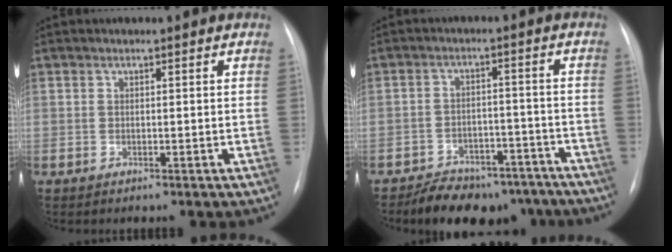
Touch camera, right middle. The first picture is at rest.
{"total": 13.0, "force": [-10.6, 6.1, 4.2], "torque": [-0.049, 0.019, -0.141]}